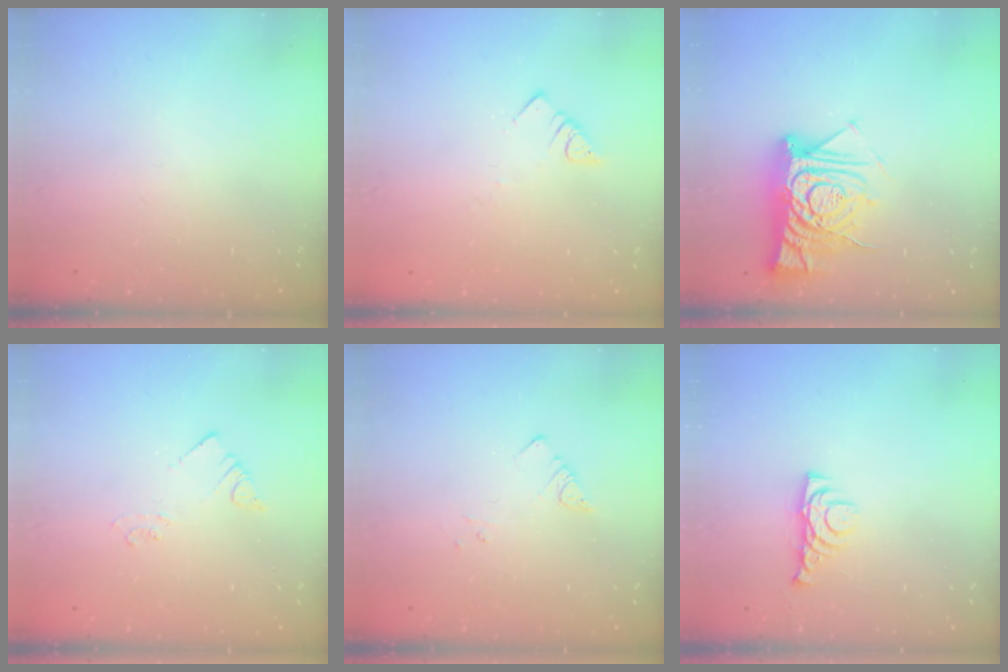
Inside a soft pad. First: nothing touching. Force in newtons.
{"total": 3.0, "press": 3.0, "slide": 0.1}
{"total": 12.6, "press": 12.6, "slide": 1.1}
{"total": 2.2, "press": 2.2, "slide": 0.1}
{"total": 4.0, "press": 3.9, "slide": 0.5}
{"total": 5.5, "press": 5.4, "slide": 1.1}